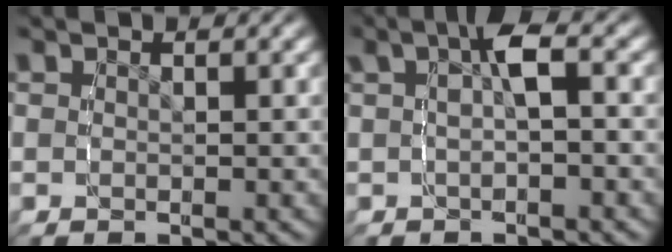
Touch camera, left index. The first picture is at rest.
{"total": 3.1, "force": [0.5, 1.2, 2.8], "torque": [-0.048, 0.005, 0.011]}